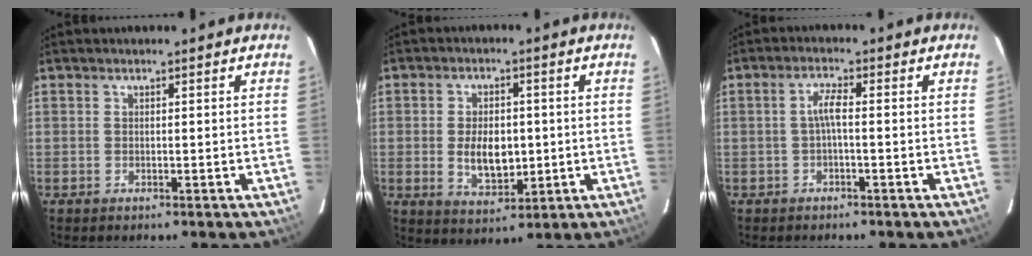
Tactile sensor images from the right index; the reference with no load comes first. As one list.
[{"total": 8.0, "force": [-0.6, 4.7, 6.5], "torque": [-0.121, -0.001, -0.001]}, {"total": 2.4, "force": [-0.5, 0.2, 2.4], "torque": [-0.046, 0.007, -0.008]}]